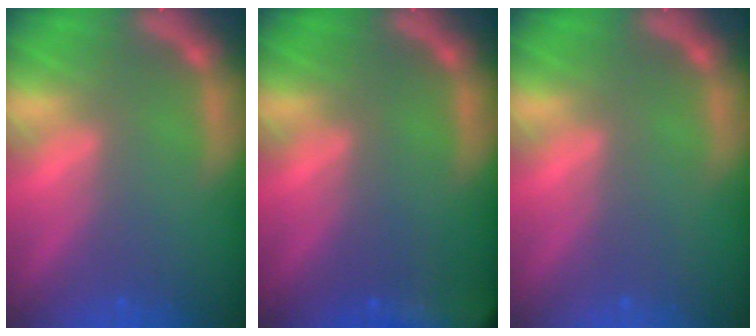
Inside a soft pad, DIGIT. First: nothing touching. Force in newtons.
{"total": 9.0}
{"total": 0.0}